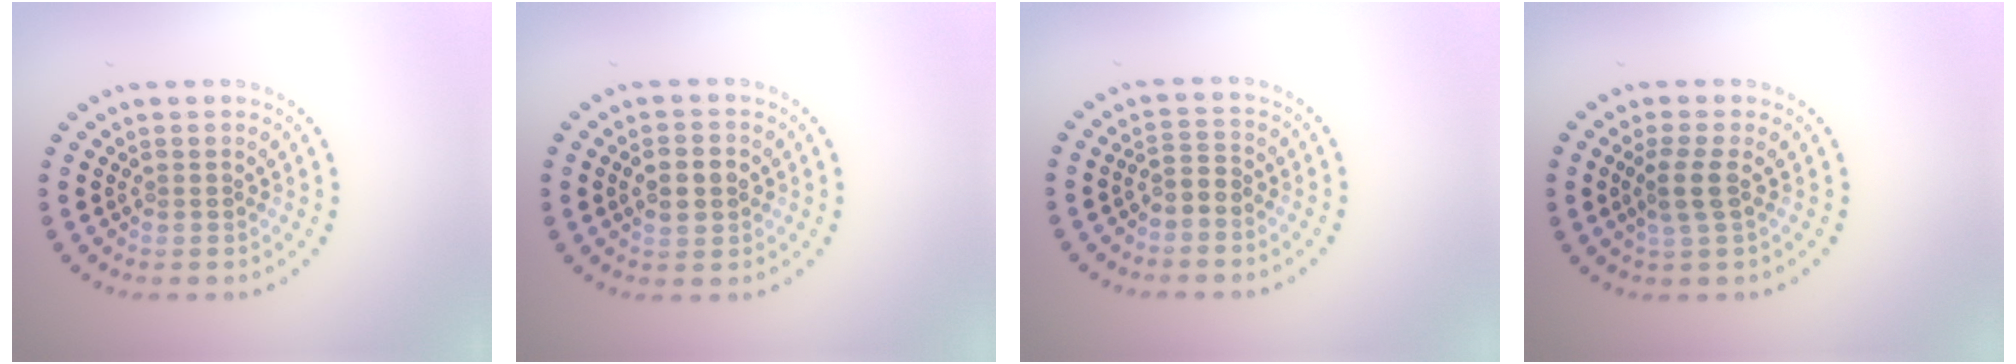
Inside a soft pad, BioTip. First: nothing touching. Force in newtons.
{"total": 2.7, "press": 2.7, "slide": 0.1}
{"total": 1.7, "press": 1.4, "slide": 1.1}
{"total": 2.2, "press": 1.9, "slide": 1.2}